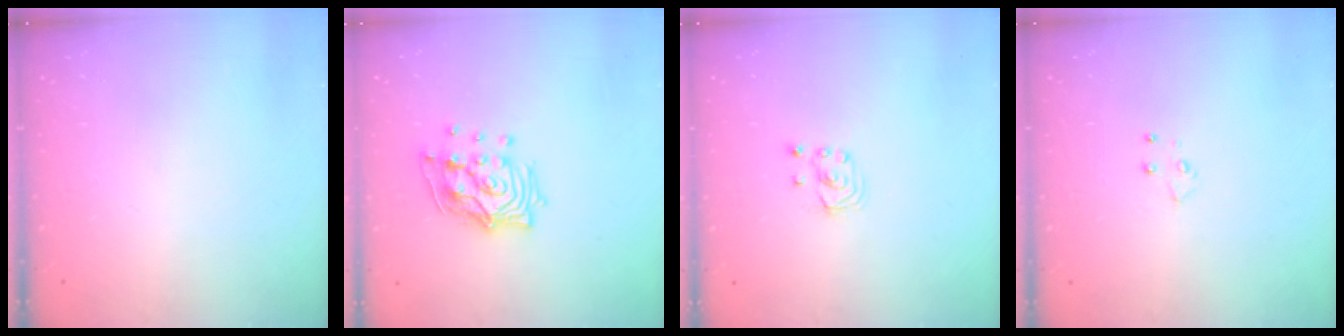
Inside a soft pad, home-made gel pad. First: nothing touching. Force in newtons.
{"total": 13.3, "press": 13.2, "slide": 1.1}
{"total": 2.7, "press": 2.7, "slide": 0.3}
{"total": 4.2, "press": 4.2, "slide": 0.4}